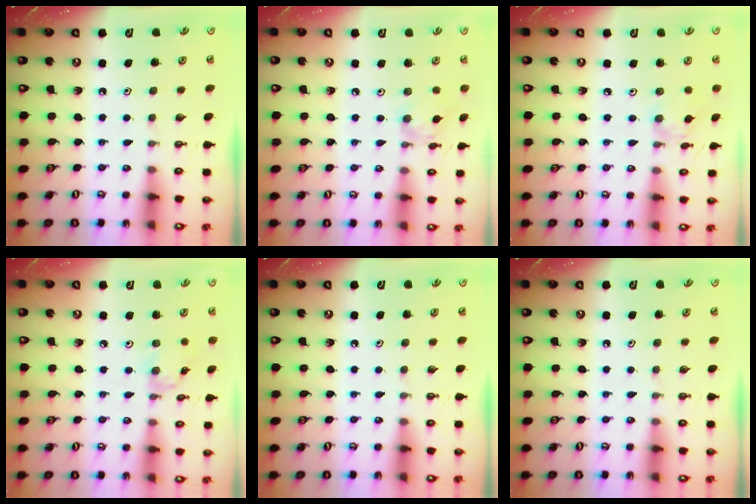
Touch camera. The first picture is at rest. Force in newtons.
{"total": 2.9, "press": 2.9, "slide": 0.2}
{"total": 2.7, "press": 2.6, "slide": 0.3}
{"total": 2.2, "press": 2.2, "slide": 0.4}
{"total": 0.0}
{"total": 0.0}